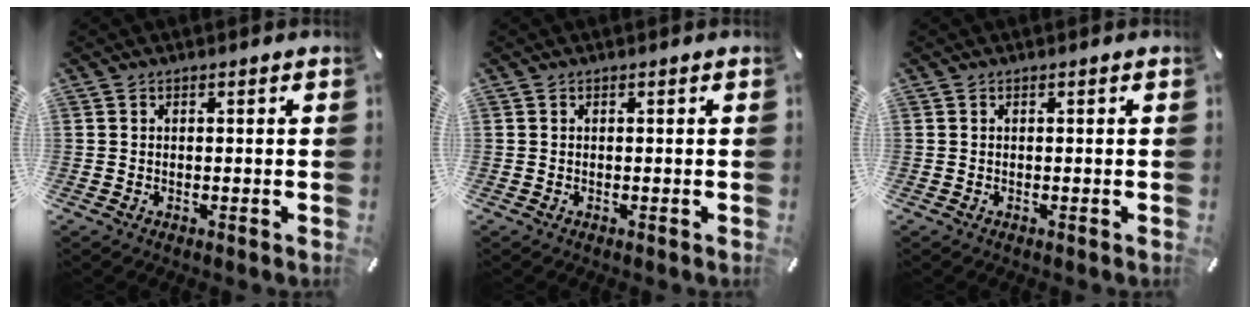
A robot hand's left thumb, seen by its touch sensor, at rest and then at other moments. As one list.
[{"total": 0.0}, {"total": 0.0}]